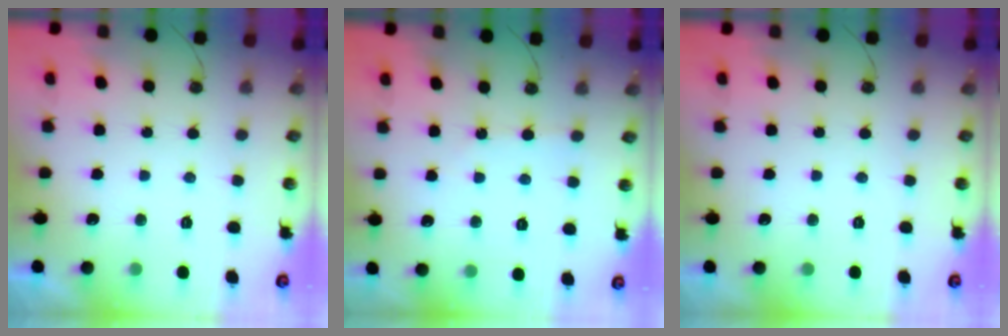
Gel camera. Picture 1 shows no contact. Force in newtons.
{"total": 2.6, "press": 2.6, "slide": 0.3}
{"total": 0.0}